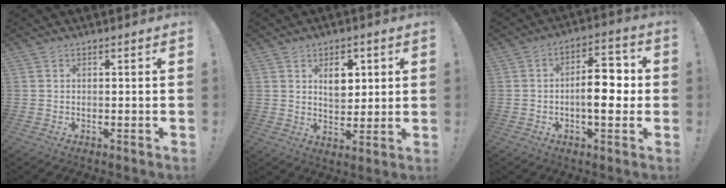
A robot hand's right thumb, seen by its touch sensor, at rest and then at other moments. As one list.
[{"total": 8.0, "force": [3.2, 5.5, 4.8], "torque": [-0.062, -0.006, 0.055]}, {"total": 12.4, "force": [-0.9, 6.0, 10.8], "torque": [-0.142, 0.014, -0.019]}]